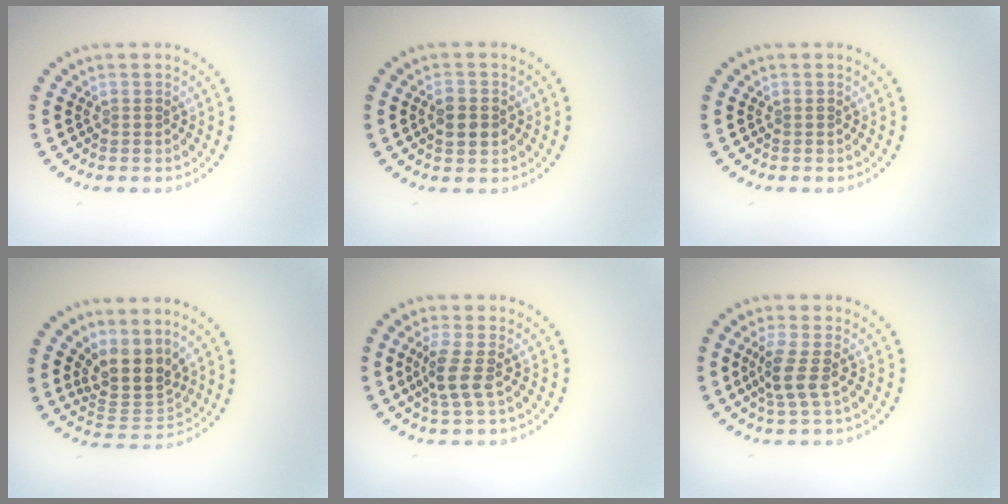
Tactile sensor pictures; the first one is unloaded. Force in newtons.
{"total": 2.7, "press": 2.7, "slide": 0.1}
{"total": 0.0}
{"total": 4.0, "press": 3.0, "slide": 2.6}
{"total": 2.5, "press": 2.0, "slide": 1.5}
{"total": 2.5, "press": 2.0, "slide": 1.5}